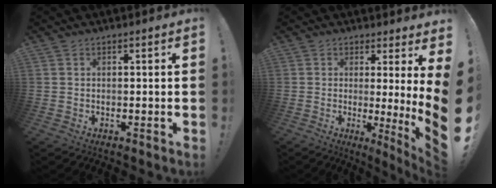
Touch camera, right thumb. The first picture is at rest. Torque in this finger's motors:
{"motor_torque": [1.24, 2.90, 0.20, 0.40, 0.12]}